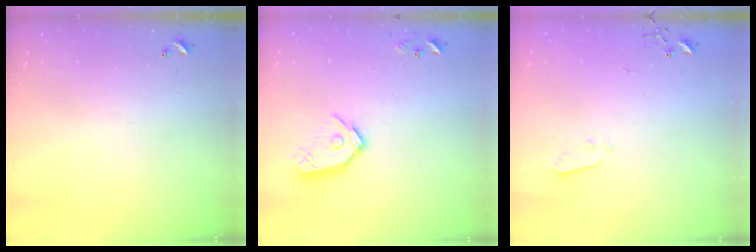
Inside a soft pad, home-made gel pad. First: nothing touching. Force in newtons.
{"total": 12.1, "press": 12.0, "slide": 1.5}
{"total": 3.0, "press": 3.0, "slide": 0.3}